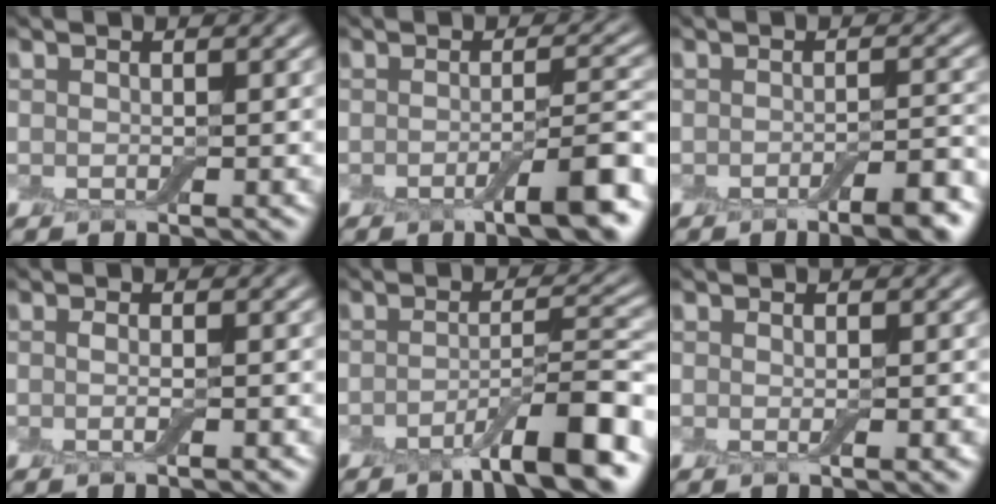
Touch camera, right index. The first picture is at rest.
{"total": 5.7, "force": [-2.3, 1.2, 5.1], "torque": [-0.071, 0.002, -0.037]}
{"total": 4.7, "force": [-2.6, 1.1, 3.8], "torque": [-0.046, 0.000, -0.035]}
{"total": 1.2, "force": [-0.2, 0.1, 1.1], "torque": [-0.023, -0.005, -0.005]}
{"total": 7.3, "force": [-3.9, 1.3, 6.1], "torque": [-0.085, 0.009, -0.065]}
{"total": 1.1, "force": [0.0, 0.1, 1.1], "torque": [-0.015, -0.001, -0.001]}